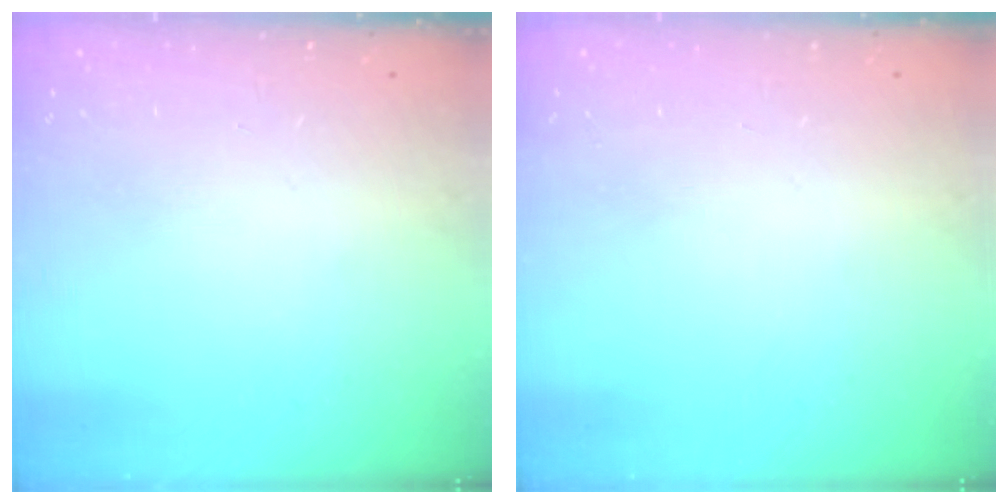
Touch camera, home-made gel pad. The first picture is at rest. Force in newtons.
{"total": 0.0}